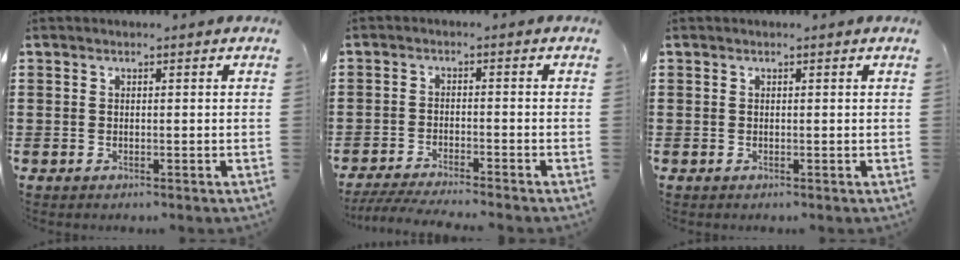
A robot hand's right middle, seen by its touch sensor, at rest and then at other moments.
{"total": 3.7, "force": [-3.5, -0.2, 1.0], "torque": [-0.022, -0.008, -0.072]}
{"total": 0.0}